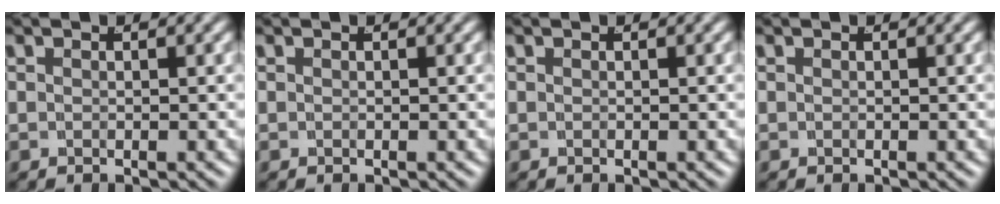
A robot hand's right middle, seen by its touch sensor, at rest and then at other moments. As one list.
[{"total": 0.0}, {"total": 0.0}, {"total": 0.0}]